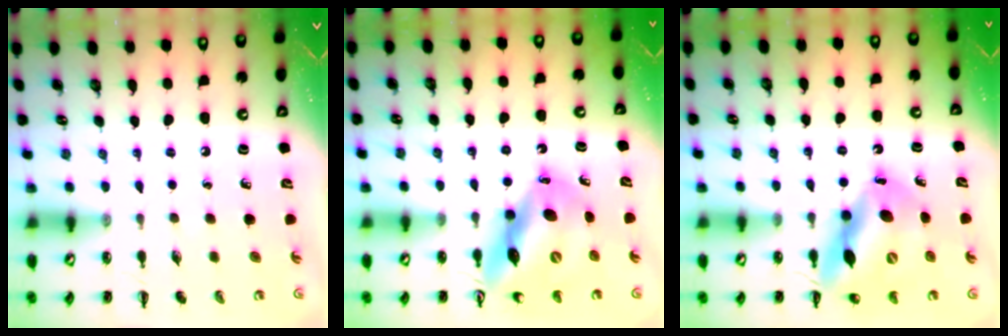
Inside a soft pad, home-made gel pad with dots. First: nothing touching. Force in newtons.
{"total": 14.5, "press": 13.8, "slide": 4.6}
{"total": 14.6, "press": 14.0, "slide": 4.1}